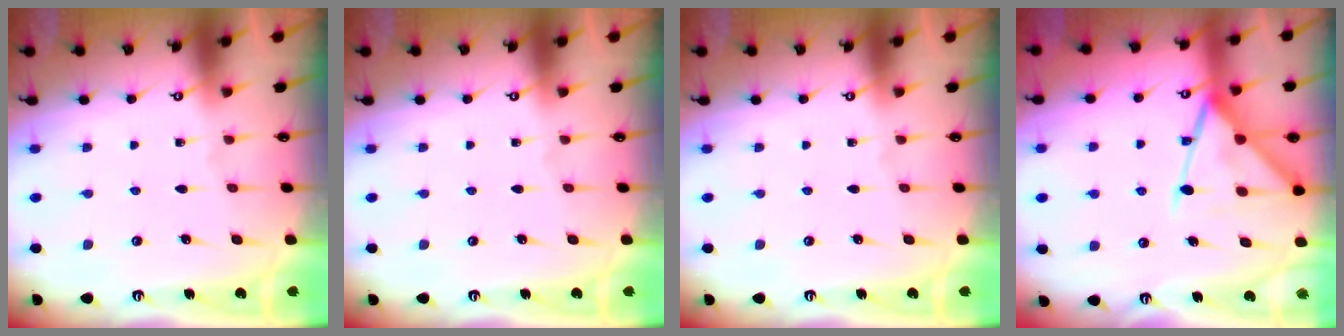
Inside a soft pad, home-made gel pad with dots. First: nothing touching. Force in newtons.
{"total": 0.0}
{"total": 0.0}
{"total": 14.9, "press": 14.9, "slide": 1.2}